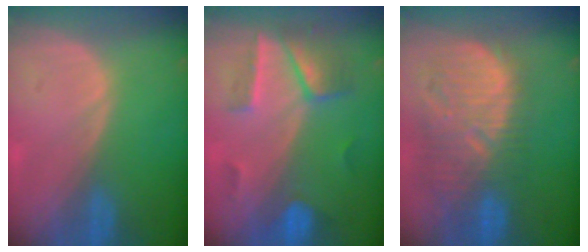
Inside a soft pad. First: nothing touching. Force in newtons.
{"total": 6.6, "press": 6.4, "slide": 1.6}
{"total": 12.5, "press": 11.2, "slide": 5.6}